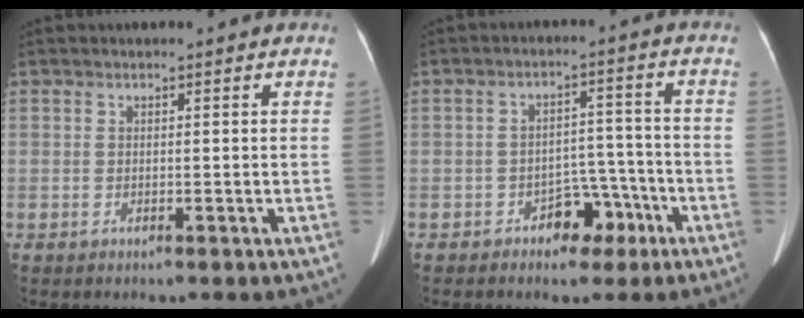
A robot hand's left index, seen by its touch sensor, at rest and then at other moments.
{"total": 5.6, "force": [-3.4, 3.4, 3.0], "torque": [-0.038, 0.025, -0.047]}